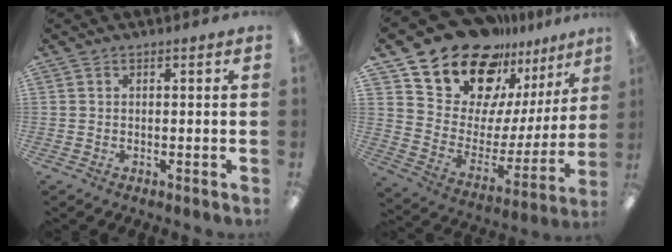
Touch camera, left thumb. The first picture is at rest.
{"total": 20.0, "force": [16.5, 9.5, 6.0], "torque": [-0.117, -0.123, 0.297]}